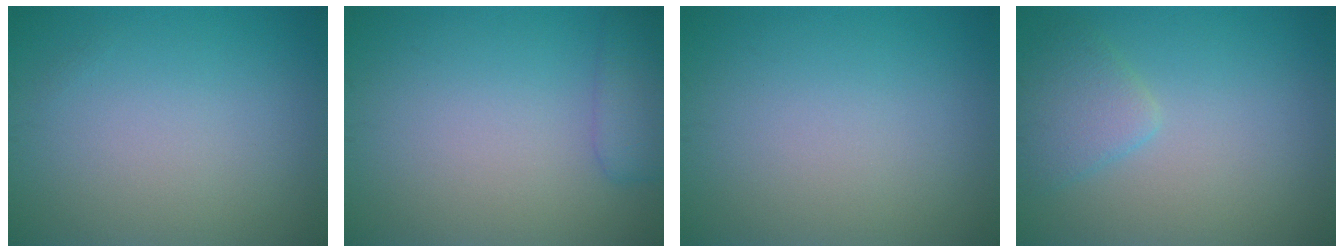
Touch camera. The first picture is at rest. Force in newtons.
{"total": 2.5, "press": 2.5, "slide": 0.2}
{"total": 0.0}
{"total": 2.5, "press": 2.5, "slide": 0.2}